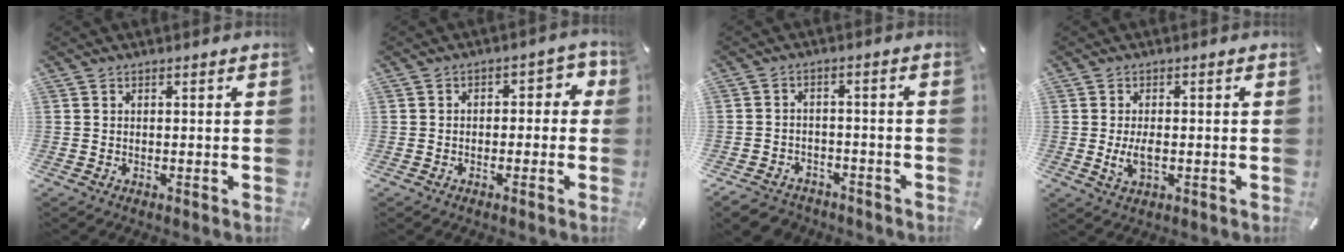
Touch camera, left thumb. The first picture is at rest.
{"total": 3.8, "force": [-1.0, 2.7, 2.4], "torque": [-0.040, 0.015, -0.026]}
{"total": 5.0, "force": [-3.8, 2.9, 1.3], "torque": [-0.029, 0.020, -0.073]}
{"total": 4.5, "force": [-0.6, 2.3, 3.8], "torque": [-0.087, -0.006, -0.013]}